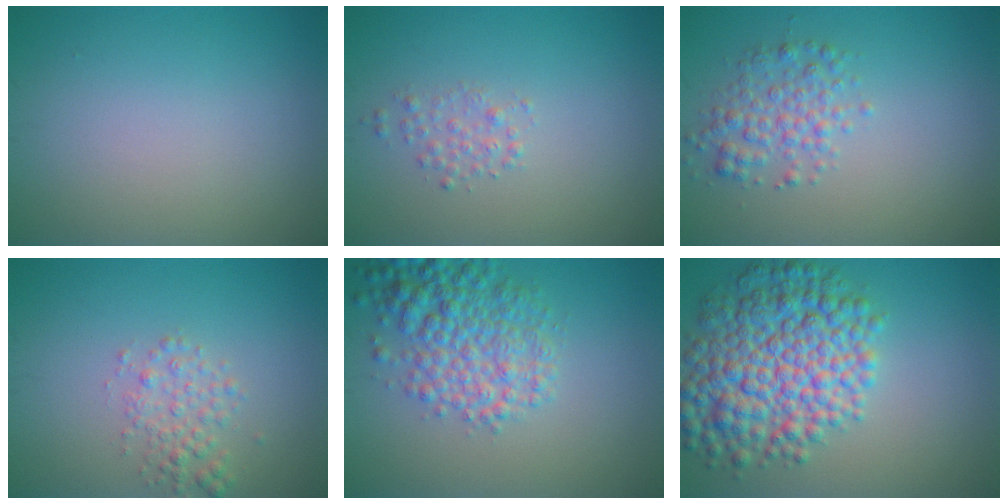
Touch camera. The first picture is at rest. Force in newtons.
{"total": 1.3, "press": 1.3, "slide": 0.0}
{"total": 2.9, "press": 2.9, "slide": 0.1}
{"total": 2.2, "press": 2.2, "slide": 0.1}
{"total": 5.7, "press": 5.7, "slide": 0.2}
{"total": 9.6, "press": 9.6, "slide": 0.1}